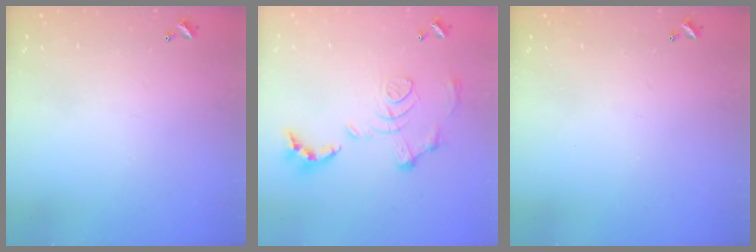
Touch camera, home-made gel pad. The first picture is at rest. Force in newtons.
{"total": 1.6, "press": 0.9, "slide": 1.3}
{"total": 0.0}